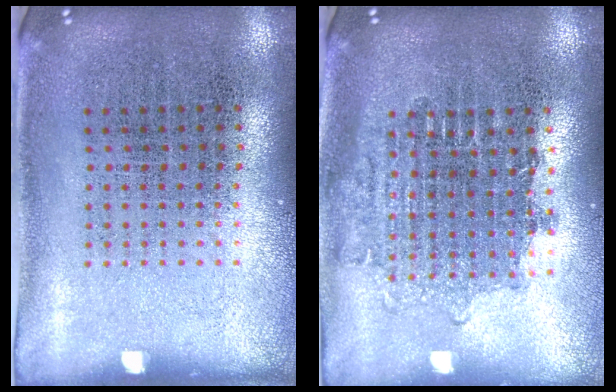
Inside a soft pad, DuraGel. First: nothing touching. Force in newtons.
{"total": 1.7, "press": 1.4, "slide": 1.0}